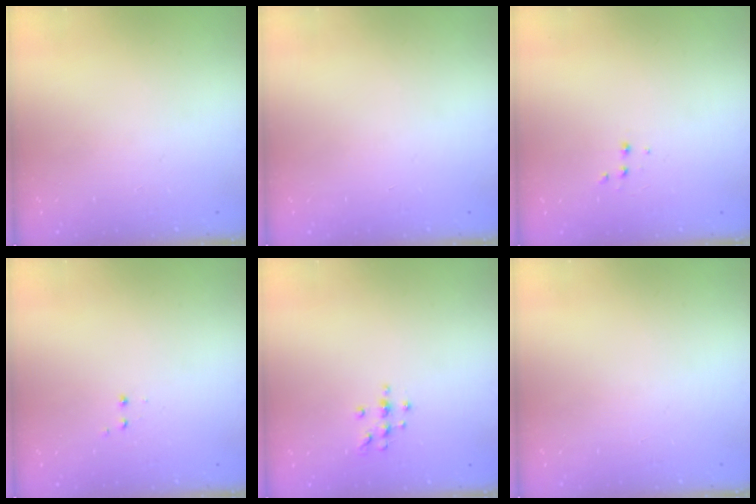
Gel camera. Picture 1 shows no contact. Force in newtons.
{"total": 0.0}
{"total": 1.9, "press": 1.9, "slide": 0.2}
{"total": 1.2, "press": 1.1, "slide": 0.5}
{"total": 6.3, "press": 6.2, "slide": 0.7}
{"total": 0.0}